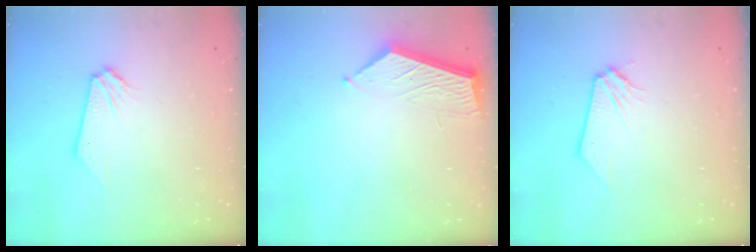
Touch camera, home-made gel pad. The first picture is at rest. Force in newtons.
{"total": 5.8, "press": 5.8, "slide": 0.2}
{"total": 0.0}